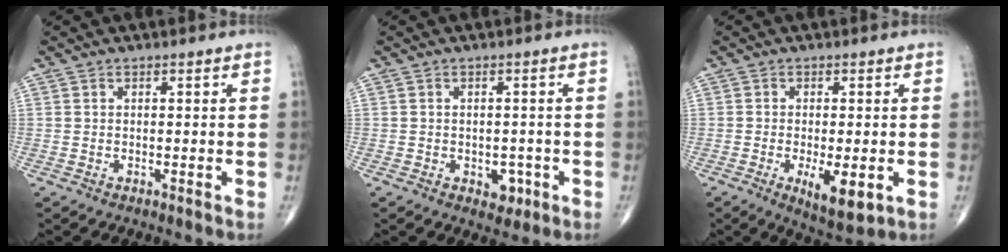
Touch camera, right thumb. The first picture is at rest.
{"total": 3.3, "force": [-1.2, 2.3, 2.0], "torque": [-0.006, 0.005, -0.011]}
{"total": 7.4, "force": [-2.1, 2.6, 6.6], "torque": [-0.104, -0.018, -0.028]}